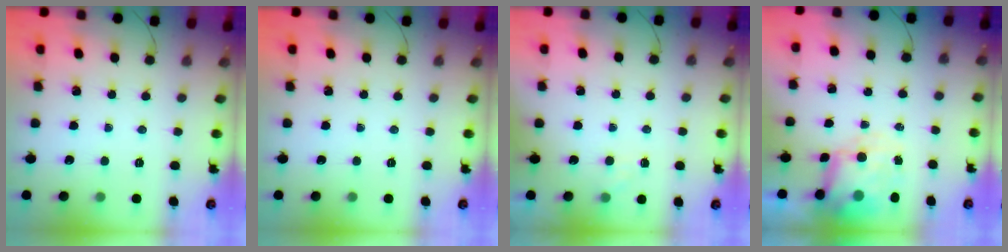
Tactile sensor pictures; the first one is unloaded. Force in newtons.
{"total": 0.0}
{"total": 3.8, "press": 3.5, "slide": 1.4}
{"total": 7.6, "press": 7.5, "slide": 1.2}